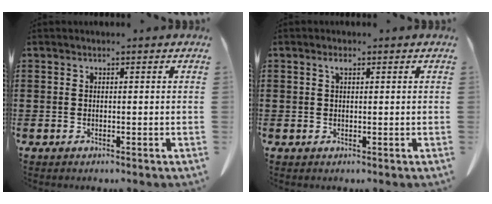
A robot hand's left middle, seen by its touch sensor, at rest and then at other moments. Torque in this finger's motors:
{"motor_torque": [1.19, 0.96, 0.00, 0.00]}